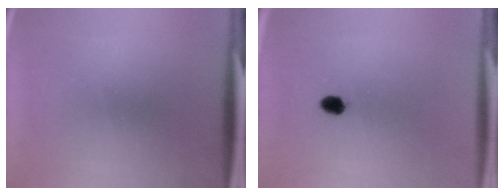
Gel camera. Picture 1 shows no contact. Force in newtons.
{"total": 2.1}